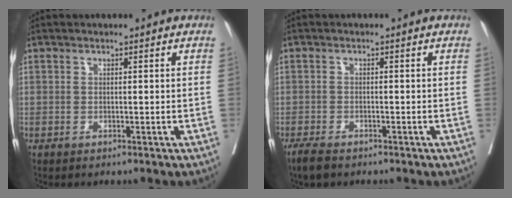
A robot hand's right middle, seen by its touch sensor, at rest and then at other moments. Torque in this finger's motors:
{"motor_torque": [0.19, -0.19, 0.10, 0.03]}